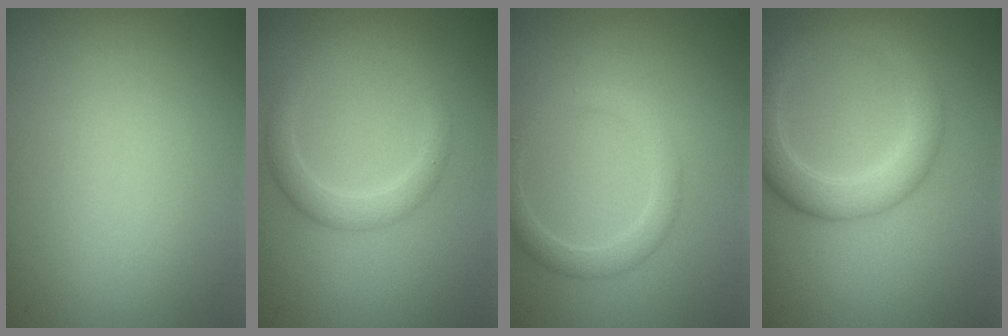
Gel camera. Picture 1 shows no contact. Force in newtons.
{"total": 2.4, "press": 2.3, "slide": 0.2}
{"total": 2.2, "press": 2.2, "slide": 0.2}
{"total": 4.0, "press": 4.0, "slide": 0.1}